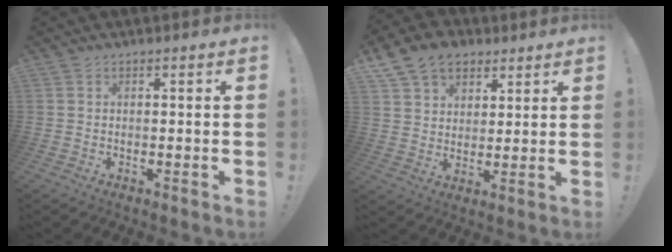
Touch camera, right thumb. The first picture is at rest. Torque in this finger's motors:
{"motor_torque": [1.02, 1.80, 0.55, 0.35, 0.25]}